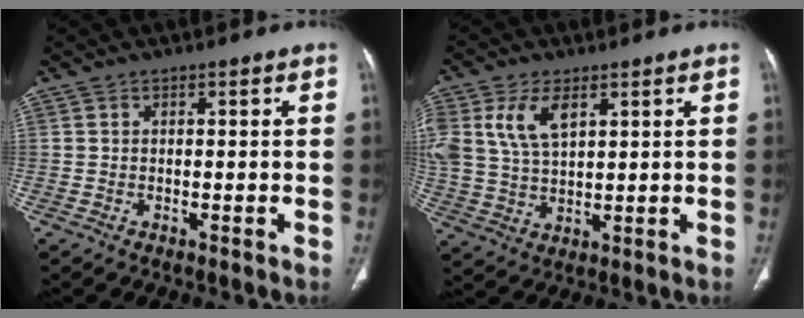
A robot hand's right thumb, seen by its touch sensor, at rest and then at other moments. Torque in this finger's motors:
{"motor_torque": [0.19, 0.21, 0.69, 0.41, 0.10]}